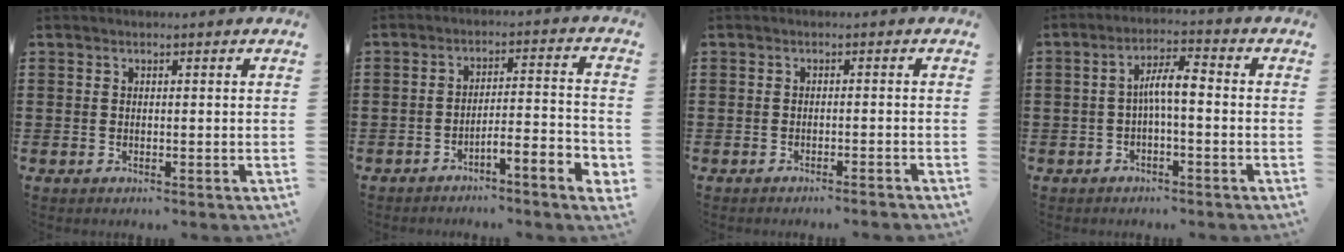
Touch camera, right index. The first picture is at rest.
{"total": 4.7, "force": [-4.0, -0.1, 2.4], "torque": [-0.041, -0.007, -0.079]}
{"total": 1.3, "force": [-1.1, -0.5, 0.5], "torque": [-0.008, -0.002, -0.021]}
{"total": 4.3, "force": [-0.5, 1.0, 4.1], "torque": [-0.077, 0.011, -0.013]}